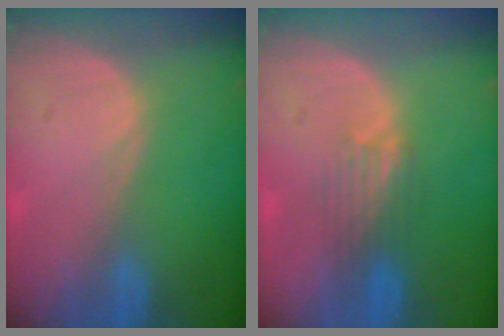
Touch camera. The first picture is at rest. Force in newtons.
{"total": 3.3, "press": 3.2, "slide": 0.8}